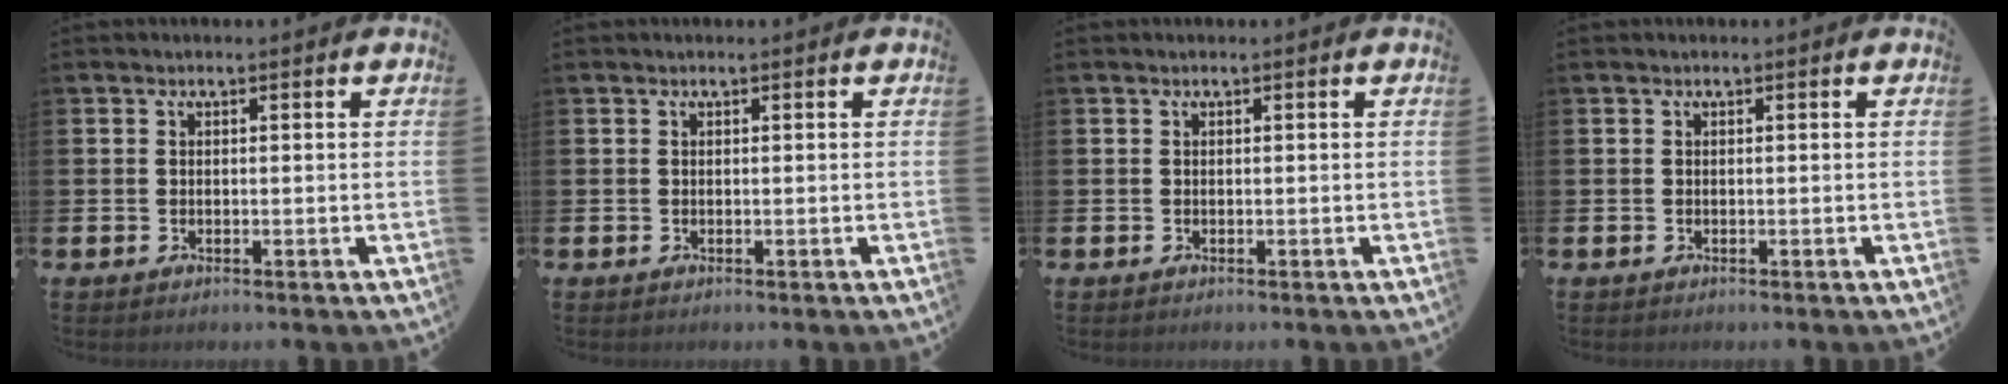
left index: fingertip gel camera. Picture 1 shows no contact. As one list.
[{"total": 0.0}, {"total": 0.0}, {"total": 0.0}]